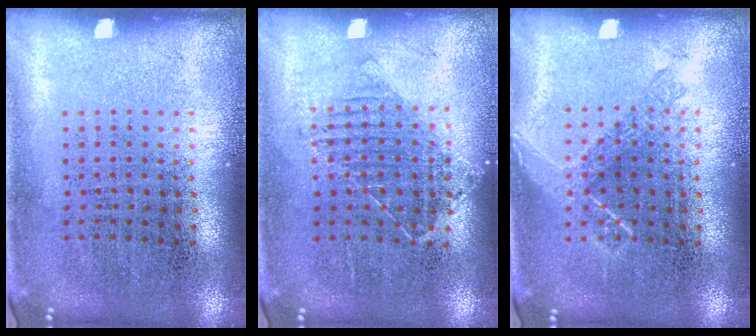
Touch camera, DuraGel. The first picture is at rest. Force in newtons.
{"total": 1.1, "press": 0.9, "slide": 0.6}
{"total": 1.0, "press": 0.9, "slide": 0.2}